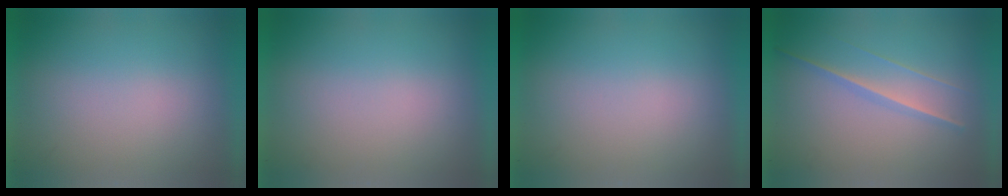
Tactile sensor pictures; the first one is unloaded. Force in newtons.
{"total": 0.0}
{"total": 0.0}
{"total": 1.3}